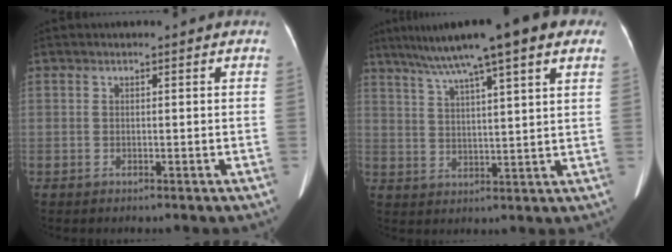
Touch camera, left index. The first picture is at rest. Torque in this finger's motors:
{"motor_torque": [1.10, -1.04, 0.34, 0.21]}